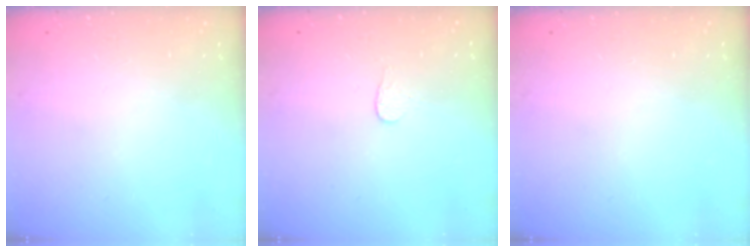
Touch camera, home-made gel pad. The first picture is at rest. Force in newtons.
{"total": 2.7, "press": 2.7, "slide": 0.3}
{"total": 0.0}